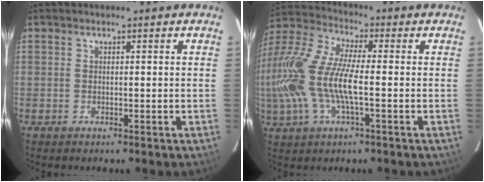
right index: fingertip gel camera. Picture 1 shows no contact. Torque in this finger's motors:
{"motor_torque": [0.66, -0.25, 1.00, 0.21]}